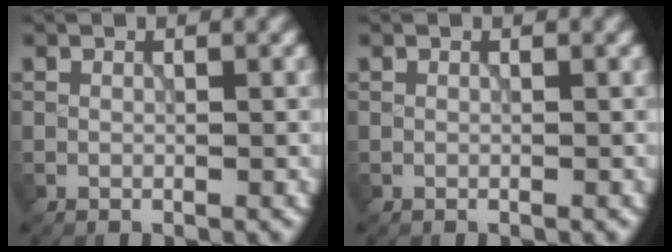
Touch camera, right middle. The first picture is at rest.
{"total": 0.0}